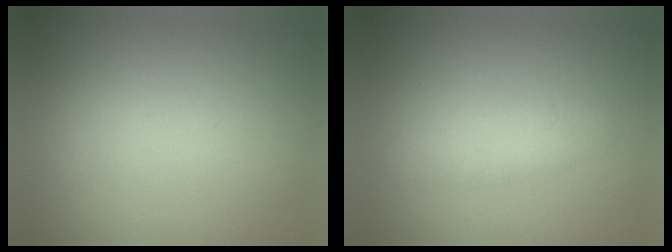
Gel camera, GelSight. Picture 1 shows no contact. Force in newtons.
{"total": 2.2}